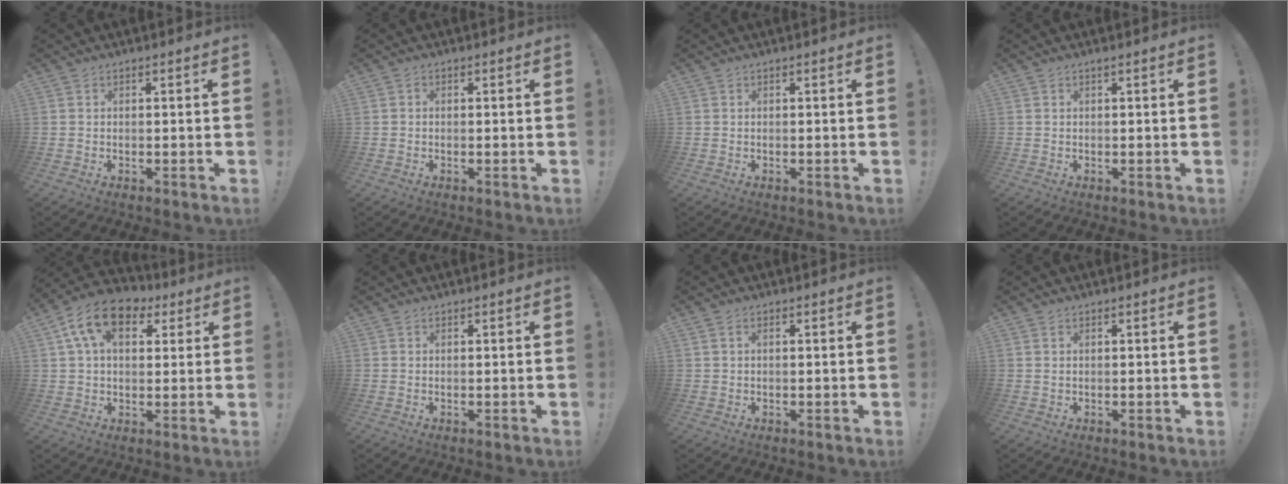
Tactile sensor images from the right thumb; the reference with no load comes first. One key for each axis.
{"total": 0.6, "fx": -0.3, "fy": 0.4, "fz": 0.2, "tx": -0.004, "ty": 0.001, "tz": -0.007}
{"total": 0.0}
{"total": 0.7, "fx": 0.3, "fy": -0.2, "fz": 0.6, "tx": -0.012, "ty": 0.000, "tz": 0.005}
{"total": 13.8, "fx": 5.4, "fy": 8.9, "fz": 9.1, "tx": -0.157, "ty": -0.005, "tz": 0.103}
{"total": 0.0}
{"total": 1.0, "fx": 0.3, "fy": 0.6, "fz": 0.7, "tx": -0.014, "ty": 0.002, "tz": 0.006}
{"total": 0.6, "fx": 0.4, "fy": 0.0, "fz": 0.5, "tx": -0.010, "ty": 0.001, "tz": 0.008}